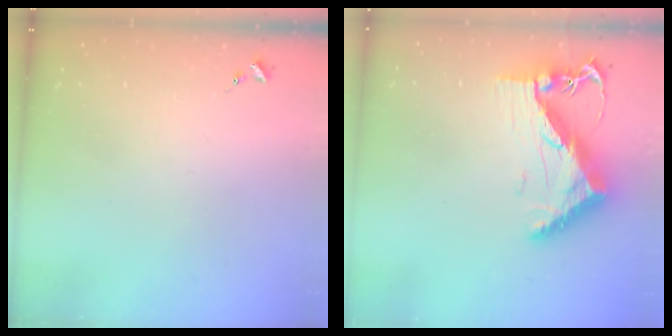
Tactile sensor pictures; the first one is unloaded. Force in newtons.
{"total": 11.1, "press": 11.0, "slide": 1.0}